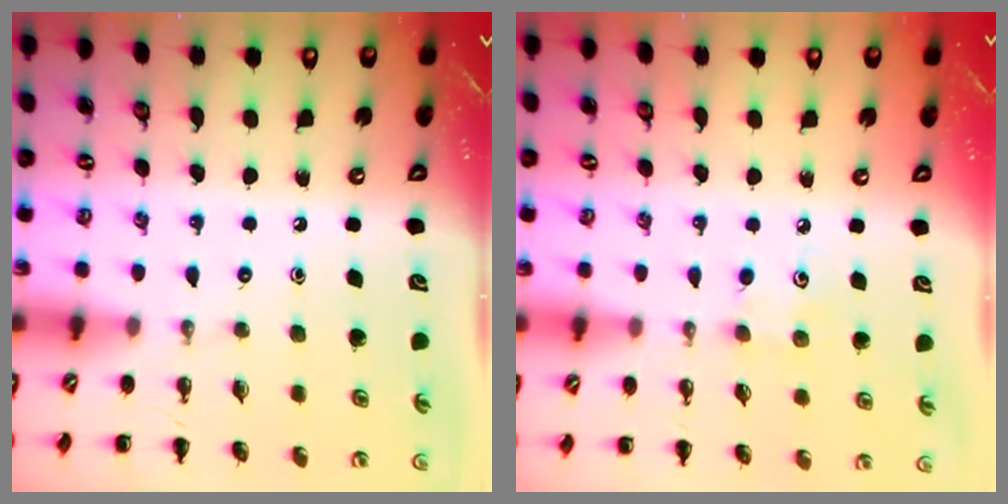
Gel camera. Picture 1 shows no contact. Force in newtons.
{"total": 4.8, "press": 4.7, "slide": 1.0}